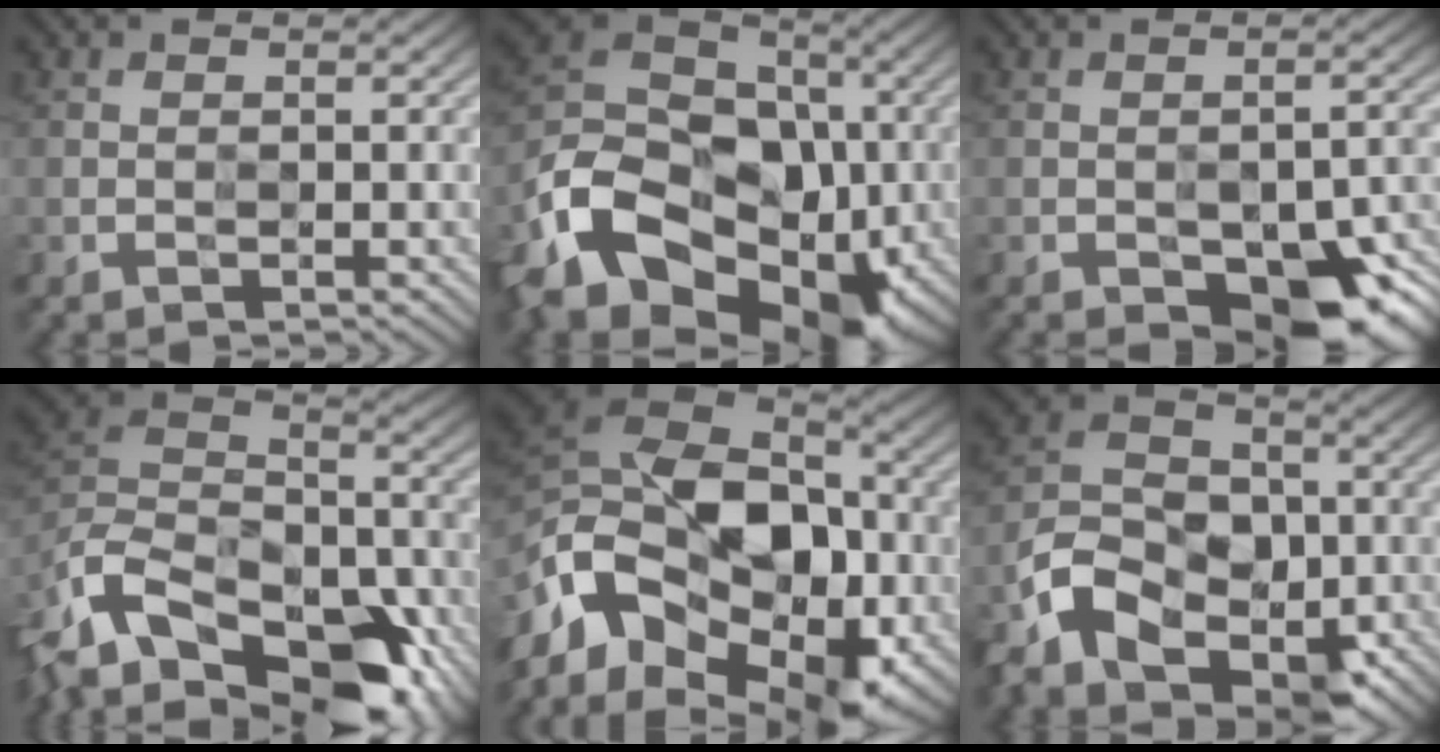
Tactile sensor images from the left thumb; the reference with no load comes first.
{"total": 20.2, "force": [-8.4, 14.1, 11.7], "torque": [-0.273, -0.037, -0.147]}
{"total": 12.6, "force": [-7.9, 6.0, 7.8], "torque": [-0.103, -0.023, -0.102]}
{"total": 17.9, "force": [-11.2, 9.7, 10.0], "torque": [-0.246, -0.017, -0.177]}
{"total": 18.9, "force": [-6.8, 12.9, 12.1], "torque": [-0.278, -0.010, -0.115]}
{"total": 13.0, "force": [-6.5, 8.3, 7.6], "torque": [-0.166, -0.018, -0.138]}